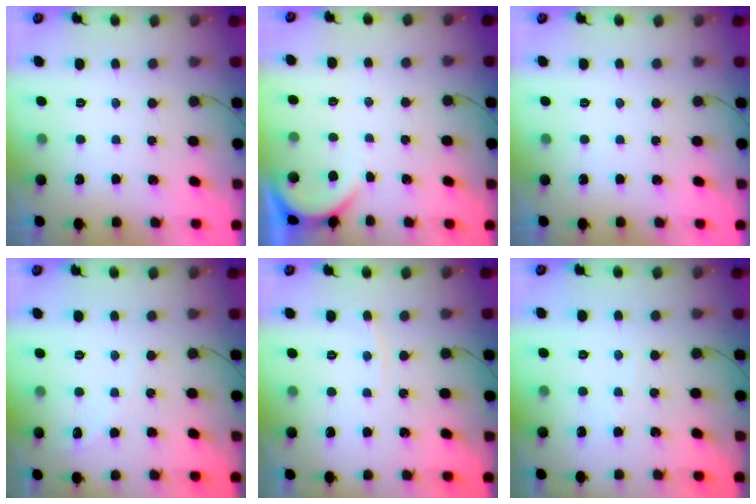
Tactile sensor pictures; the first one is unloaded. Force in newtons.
{"total": 1.6, "press": 1.6, "slide": 0.2}
{"total": 0.0}
{"total": 3.3, "press": 3.3, "slide": 0.4}
{"total": 2.8, "press": 2.8, "slide": 0.3}
{"total": 1.4, "press": 1.4, "slide": 0.2}